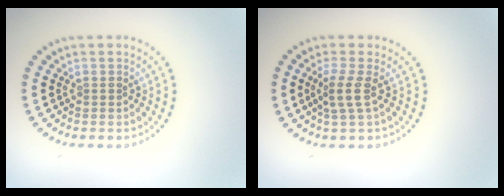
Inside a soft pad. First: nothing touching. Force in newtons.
{"total": 2.1, "press": 1.6, "slide": 1.3}